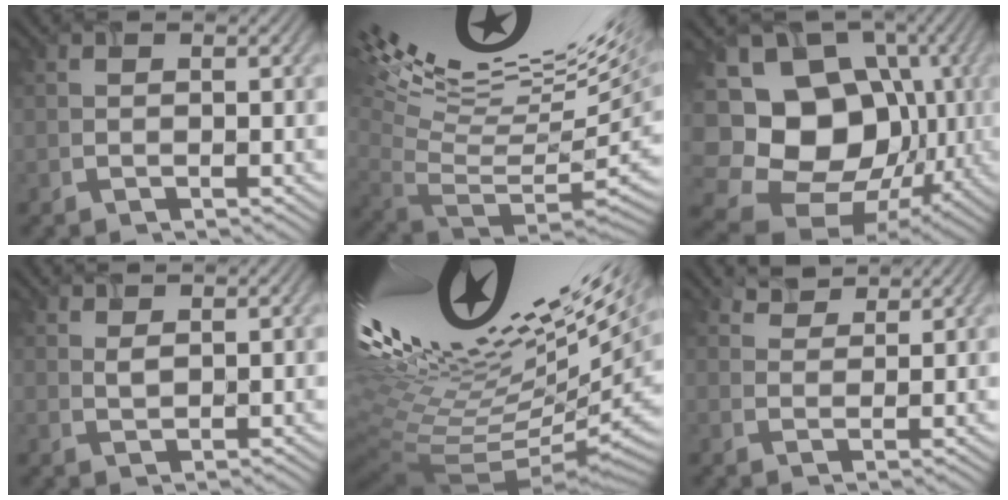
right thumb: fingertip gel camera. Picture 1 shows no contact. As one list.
[{"total": 18.4, "force": [9.5, 5.0, 14.9], "torque": [-0.219, 0.051, 0.176]}, {"total": 18.0, "force": [-1.7, 14.5, 10.6], "torque": [-0.225, -0.027, 0.002]}, {"total": 1.7, "force": [1.5, 0.5, 0.8], "torque": [-0.018, 0.004, 0.035]}, {"total": 18.4, "force": [6.9, 5.6, 16.1], "torque": [-0.246, -0.013, 0.154]}, {"total": 2.4, "force": [2.2, 0.8, 0.6], "torque": [-0.013, 0.006, 0.053]}]